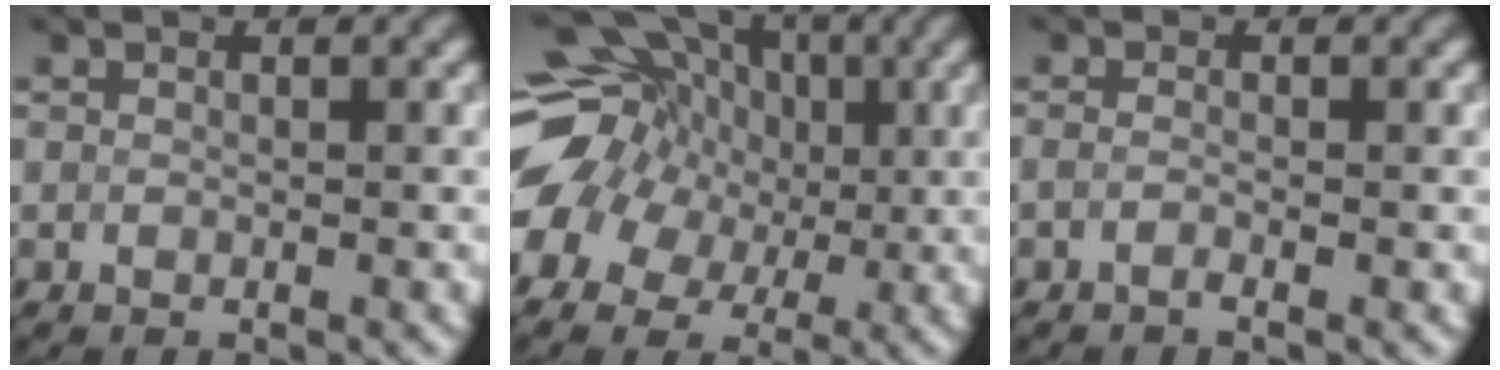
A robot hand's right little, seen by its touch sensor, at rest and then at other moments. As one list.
[{"total": 15.9, "force": [1.1, 13.0, 9.2], "torque": [-0.180, 0.039, 0.004]}, {"total": 1.1, "force": [-1.0, 0.0, 0.5], "torque": [-0.004, -0.002, -0.015]}]